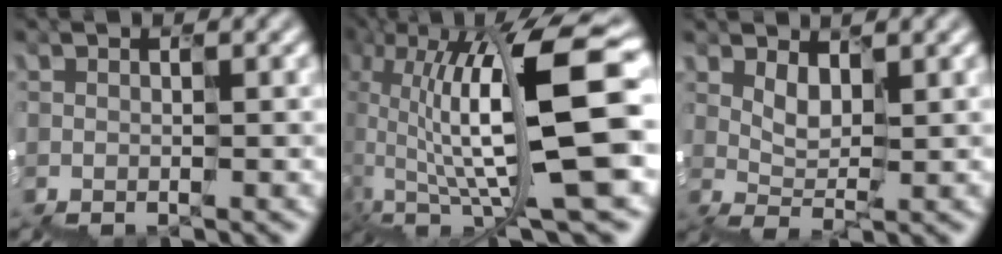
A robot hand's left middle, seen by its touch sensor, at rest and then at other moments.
{"total": 11.8, "force": [3.6, 3.7, 10.6], "torque": [-0.219, 0.004, 0.080]}
{"total": 1.0, "force": [1.0, 0.2, -0.1], "torque": [-0.019, 0.000, 0.021]}